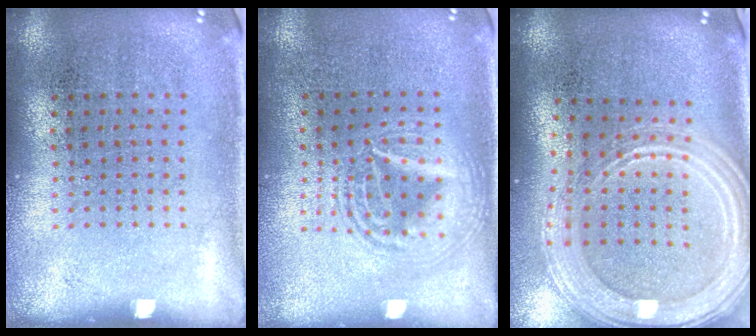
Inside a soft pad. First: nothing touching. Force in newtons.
{"total": 2.2, "press": 2.2, "slide": 0.2}
{"total": 2.5, "press": 2.2, "slide": 1.3}